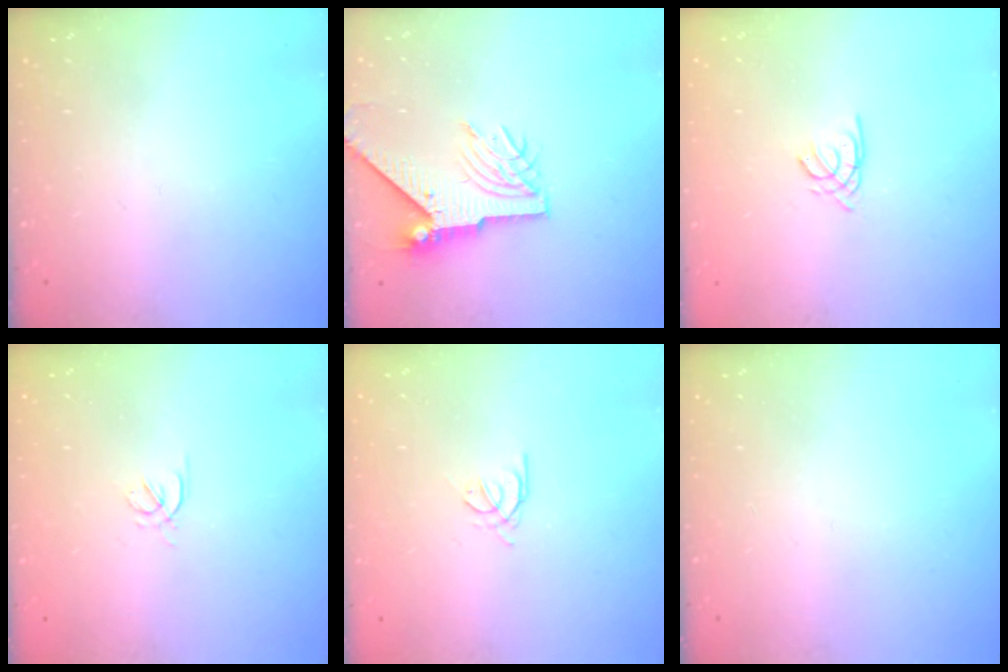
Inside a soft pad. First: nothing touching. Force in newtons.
{"total": 8.2, "press": 8.1, "slide": 1.1}
{"total": 1.6, "press": 1.5, "slide": 0.4}
{"total": 1.7, "press": 1.6, "slide": 0.5}
{"total": 1.4, "press": 1.3, "slide": 0.3}
{"total": 0.0}